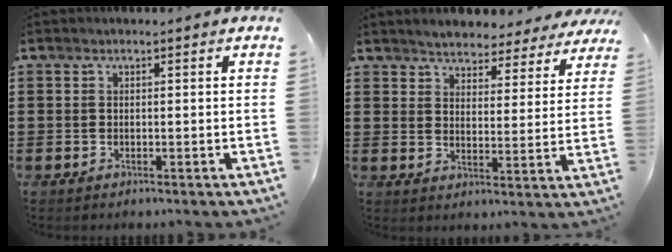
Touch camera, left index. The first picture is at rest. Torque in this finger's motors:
{"motor_torque": [2.14, 0.00, 0.28, 0.08]}